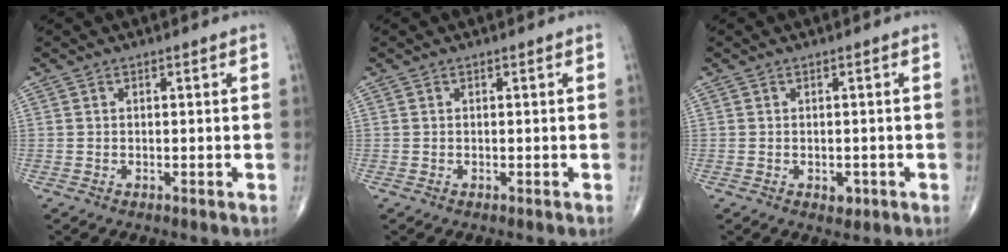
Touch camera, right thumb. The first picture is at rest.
{"total": 0.0}
{"total": 1.7, "force": [-0.6, 1.2, 1.1], "torque": [-0.008, 0.000, -0.005]}